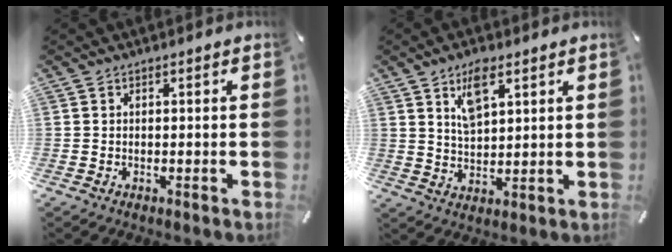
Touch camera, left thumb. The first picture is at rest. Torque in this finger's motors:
{"motor_torque": [0.95, 0.65, 0.89, -0.29, 0.23]}